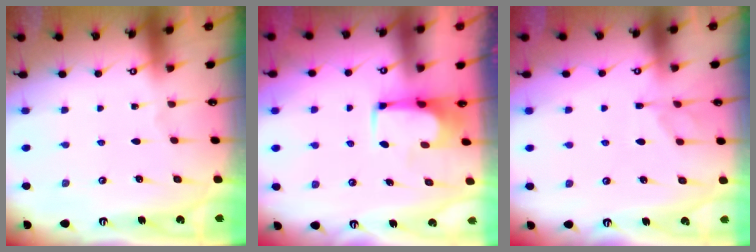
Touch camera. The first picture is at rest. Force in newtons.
{"total": 1.0, "press": 1.0, "slide": 0.1}
{"total": 1.4, "press": 0.0, "slide": 1.4}